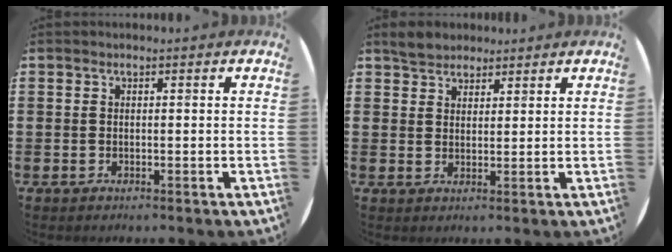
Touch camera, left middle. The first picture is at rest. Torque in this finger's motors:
{"motor_torque": [0.47, -0.47, 0.03, 0.05]}